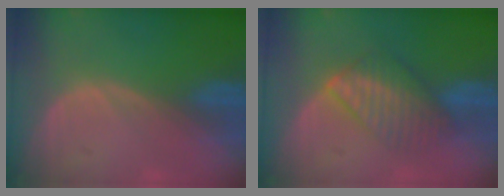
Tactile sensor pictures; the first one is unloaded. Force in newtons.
{"total": 6.6, "press": 6.5, "slide": 1.3}